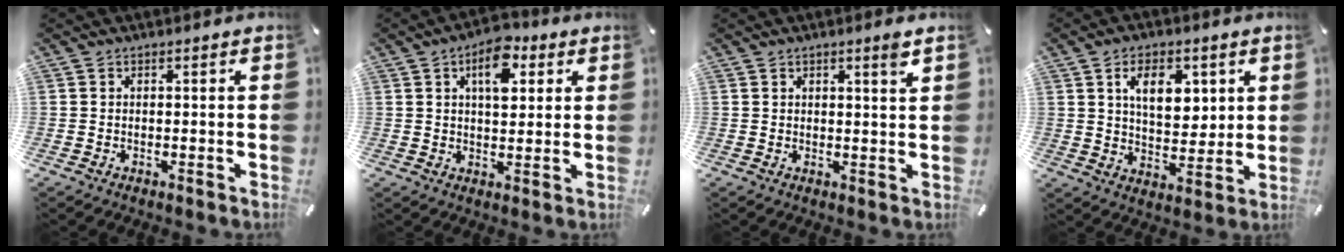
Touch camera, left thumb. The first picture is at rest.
{"total": 9.2, "force": [3.6, 5.3, 6.6], "torque": [-0.081, -0.007, 0.056]}
{"total": 2.3, "force": [1.6, 0.4, 1.7], "torque": [-0.027, -0.002, 0.025]}
{"total": 9.9, "force": [4.1, 6.2, 6.5], "torque": [-0.099, -0.005, 0.068]}